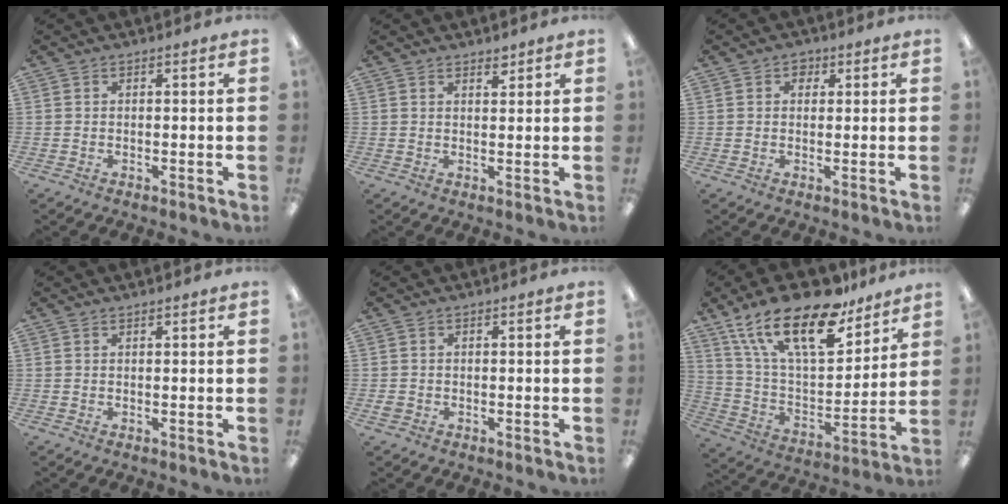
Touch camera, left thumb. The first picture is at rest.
{"total": 1.8, "force": [1.6, 0.6, 0.6], "torque": [-0.004, -0.004, 0.027]}
{"total": 2.5, "force": [1.3, 1.9, 1.1], "torque": [-0.001, -0.003, 0.016]}
{"total": 0.5, "force": [0.5, 0.2, 0.2], "torque": [-0.004, 0.001, 0.008]}
{"total": 1.2, "force": [-0.2, 1.1, 0.5], "torque": [-0.008, 0.004, -0.005]}
{"total": 23.5, "force": [16.1, 9.5, 14.2], "torque": [-0.256, -0.096, 0.279]}